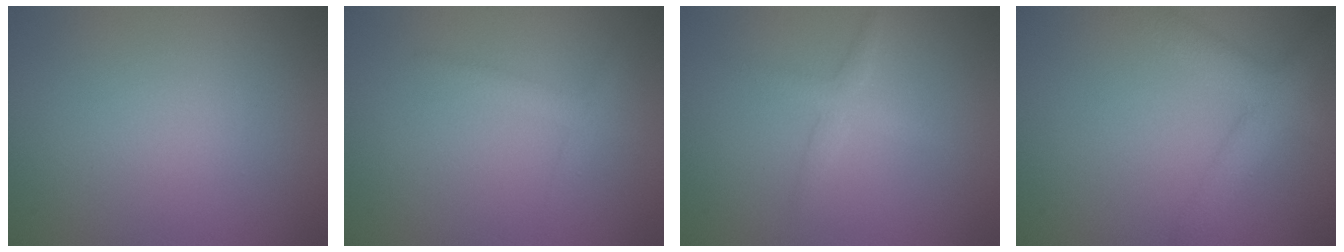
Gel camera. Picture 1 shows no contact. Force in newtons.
{"total": 1.6, "press": 1.6, "slide": 0.0}
{"total": 2.0, "press": 2.0, "slide": 0.1}
{"total": 4.5, "press": 4.4, "slide": 0.2}